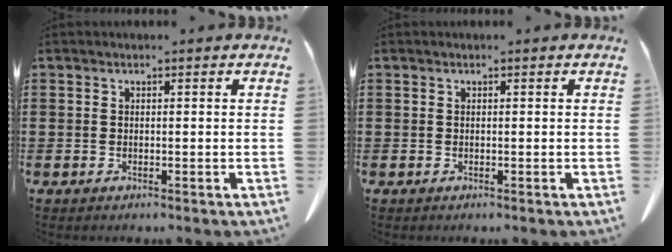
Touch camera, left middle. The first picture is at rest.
{"total": 0.0}